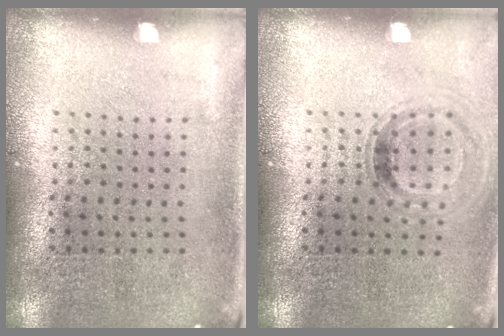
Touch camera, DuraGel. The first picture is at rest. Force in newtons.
{"total": 0.9, "press": 0.9, "slide": 0.2}